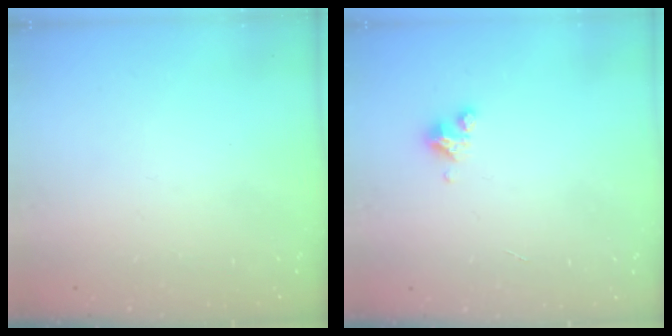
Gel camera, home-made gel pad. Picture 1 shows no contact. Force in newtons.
{"total": 3.1, "press": 3.1, "slide": 0.4}